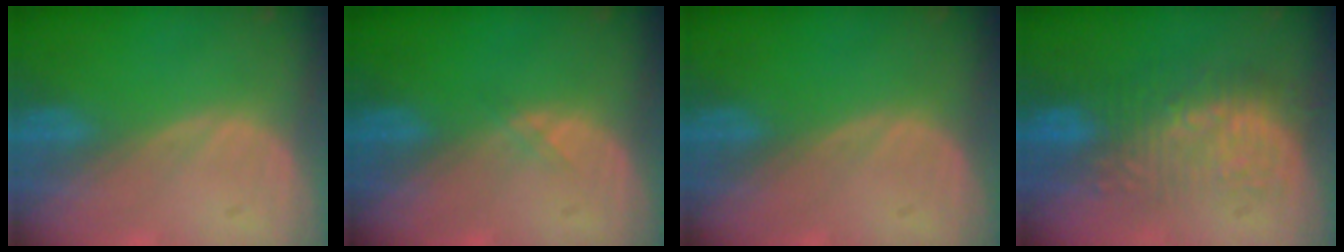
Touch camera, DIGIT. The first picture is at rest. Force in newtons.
{"total": 0.6, "press": 0.6, "slide": 0.1}
{"total": 0.0}
{"total": 8.9, "press": 8.7, "slide": 2.0}